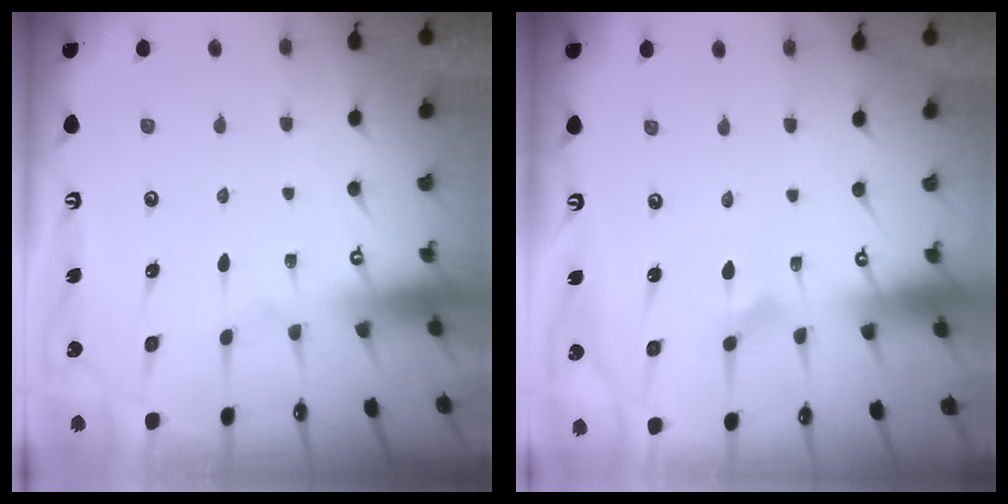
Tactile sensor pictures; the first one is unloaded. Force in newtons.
{"total": 3.0, "press": 3.0, "slide": 0.2}